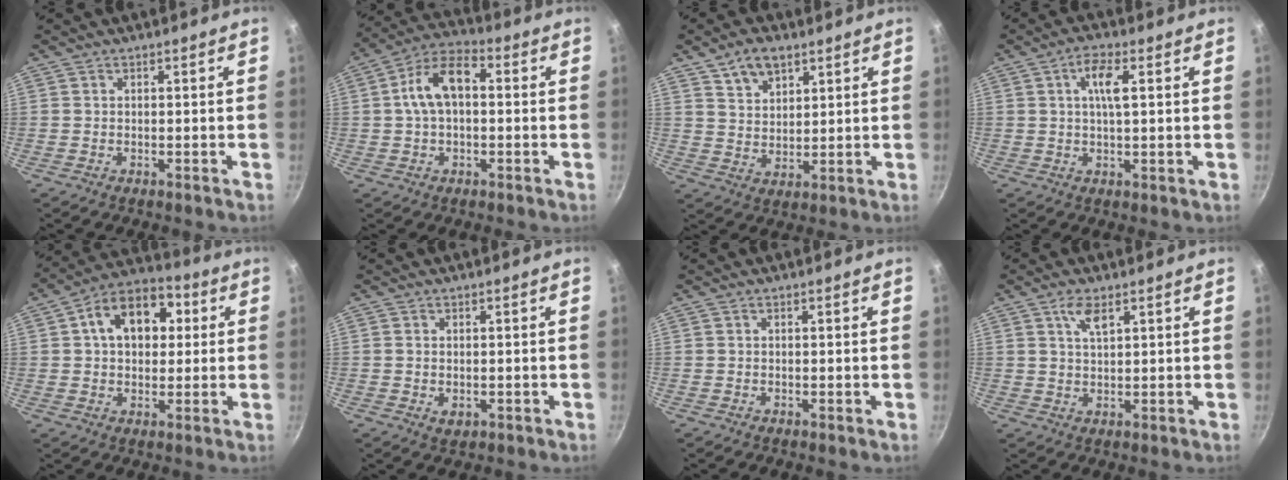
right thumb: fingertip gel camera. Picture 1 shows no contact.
{"total": 10.2, "force": [0.7, 6.0, 8.2], "torque": [-0.139, 0.035, 0.001]}
{"total": 7.6, "force": [4.6, 4.5, 4.0], "torque": [-0.048, -0.017, 0.088]}
{"total": 5.4, "force": [1.5, 1.7, 5.0], "torque": [-0.095, 0.004, 0.025]}
{"total": 14.1, "force": [3.3, 9.7, 9.7], "torque": [-0.113, 0.020, 0.034]}
{"total": 2.0, "force": [-0.1, 1.4, 1.4], "torque": [-0.023, -0.005, 0.000]}
{"total": 0.0}
{"total": 4.0, "force": [2.1, 1.6, 3.0], "torque": [-0.051, -0.009, 0.042]}